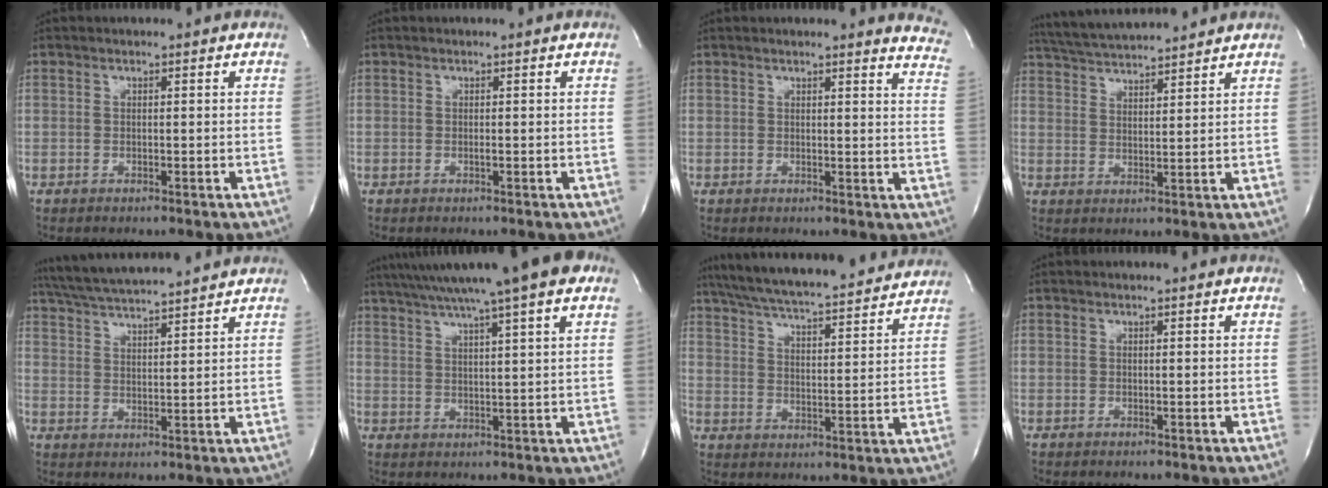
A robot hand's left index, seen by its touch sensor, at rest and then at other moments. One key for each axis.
{"total": 0.0}
{"total": 9.0, "fx": 8.6, "fy": 0.5, "fz": 2.5, "tx": -0.010, "ty": -0.059, "tz": 0.060}
{"total": 10.6, "fx": 10.0, "fy": 0.1, "fz": 3.6, "tx": -0.074, "ty": 0.022, "tz": 0.163}
{"total": 13.6, "fx": 12.5, "fy": 0.1, "fz": 5.6, "tx": -0.110, "ty": 0.024, "tz": 0.196}
{"total": 16.4, "fx": 12.5, "fy": -0.3, "fz": 10.6, "tx": -0.180, "ty": 0.032, "tz": 0.172}
{"total": 23.6, "fx": 21.3, "fy": 2.6, "fz": 9.8, "tx": -0.169, "ty": 0.001, "tz": 0.294}
{"total": 0.9, "fx": 0.9, "fy": -0.1, "fz": 0.3, "tx": -0.008, "ty": 0.003, "tz": 0.011}